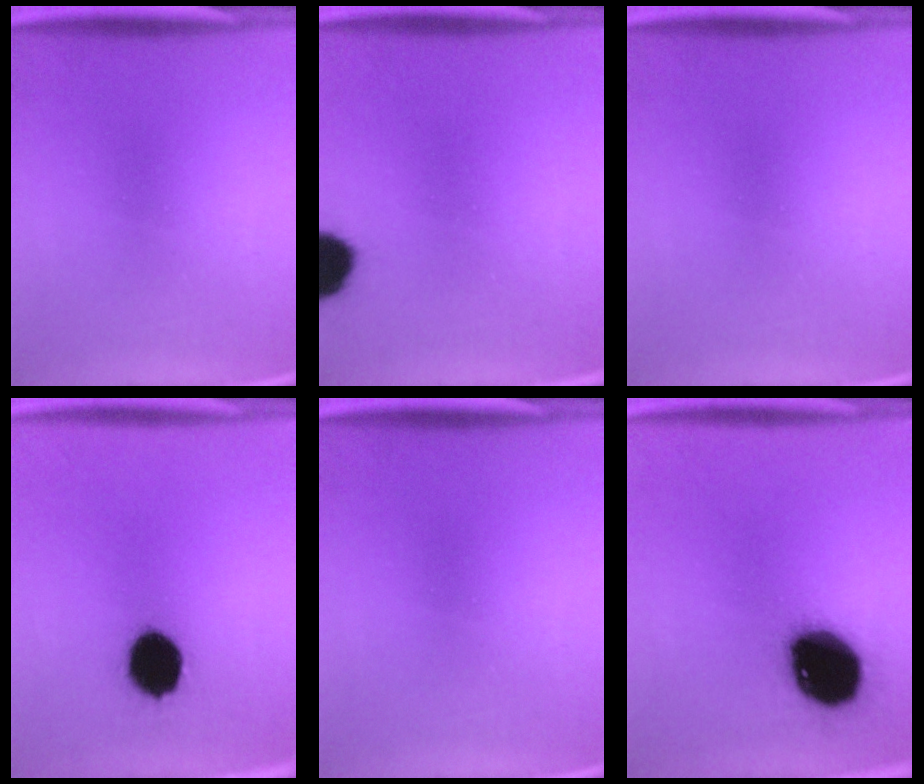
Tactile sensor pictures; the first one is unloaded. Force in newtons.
{"total": 11.1}
{"total": 0.0}
{"total": 12.3}
{"total": 0.0}
{"total": 19.7}